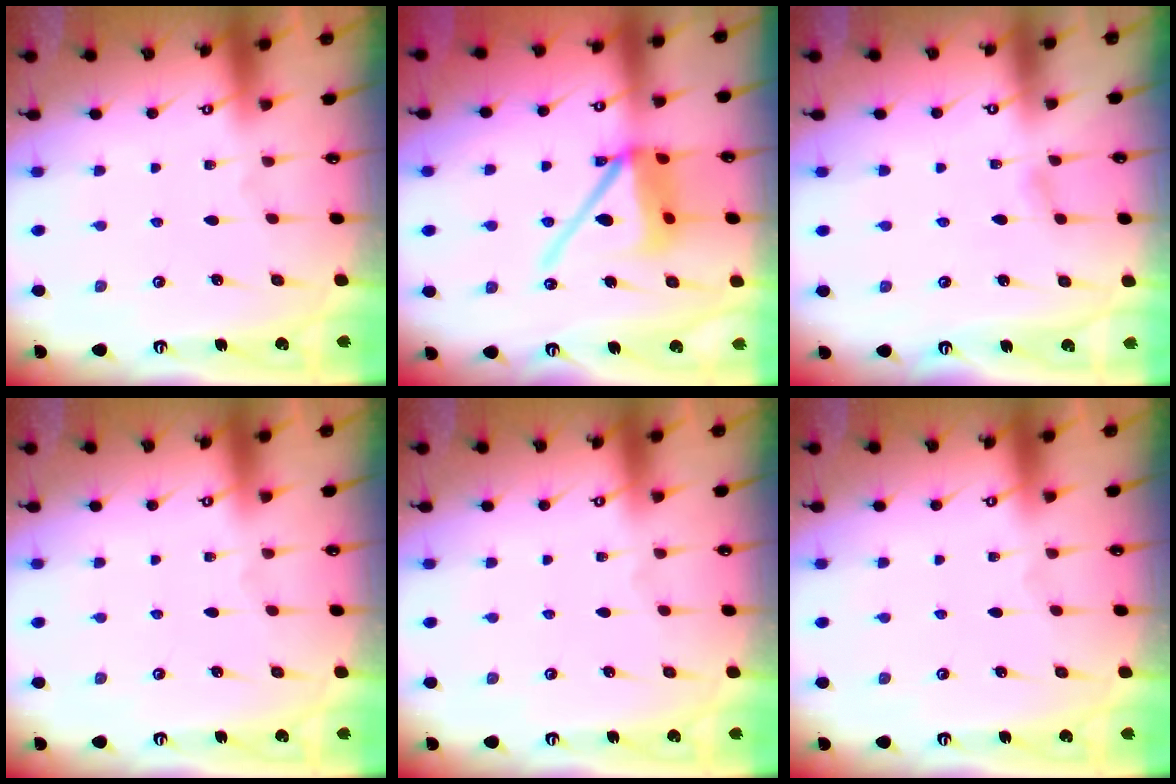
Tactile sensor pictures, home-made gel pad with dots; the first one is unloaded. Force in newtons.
{"total": 14.9, "press": 14.8, "slide": 2.0}
{"total": 2.7, "press": 2.6, "slide": 0.4}
{"total": 0.0}
{"total": 0.0}
{"total": 0.0}